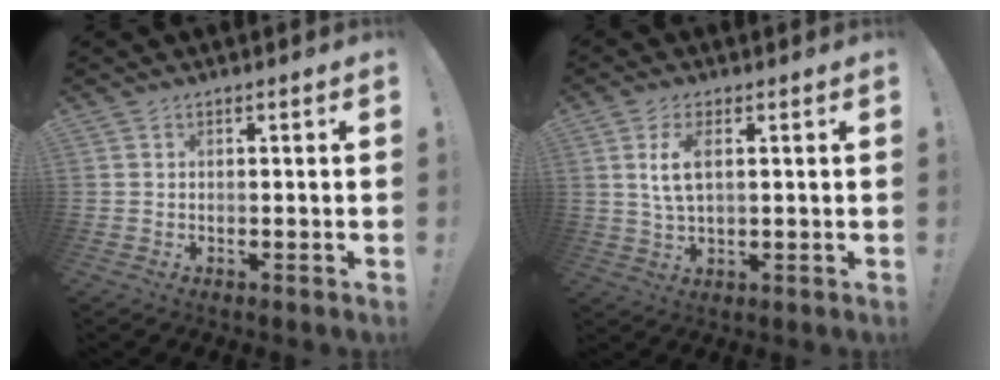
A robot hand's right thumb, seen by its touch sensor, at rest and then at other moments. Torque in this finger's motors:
{"motor_torque": [-0.21, 0.61, 0.45, 0.50, 0.05]}